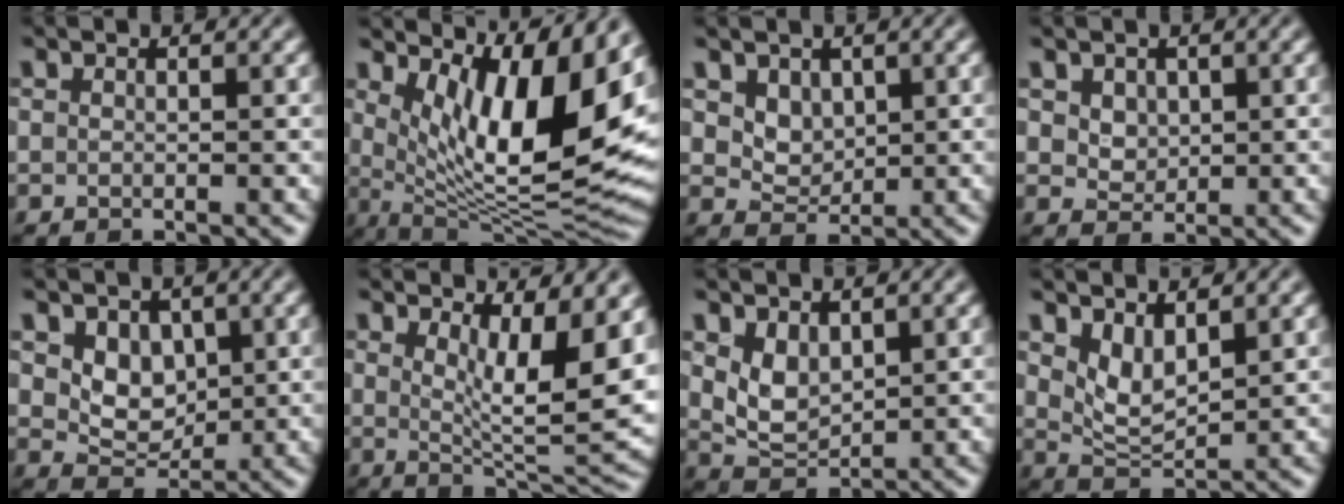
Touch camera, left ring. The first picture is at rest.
{"total": 12.3, "force": [4.4, 4.0, 10.8], "torque": [-0.163, -0.017, 0.083]}
{"total": 2.5, "force": [1.2, 1.9, 1.2], "torque": [-0.032, -0.019, 0.033]}
{"total": 2.4, "force": [1.1, 1.8, 1.1], "torque": [-0.033, -0.004, 0.032]}
{"total": 3.4, "force": [1.1, 2.6, 1.9], "torque": [-0.037, -0.011, 0.017]}
{"total": 8.6, "force": [2.6, 2.5, 7.8], "torque": [-0.112, -0.015, 0.047]}
{"total": 3.1, "force": [1.3, 2.0, 2.0], "torque": [-0.044, -0.008, 0.035]}
{"total": 3.0, "force": [1.7, 1.4, 2.1], "torque": [-0.046, -0.011, 0.039]}